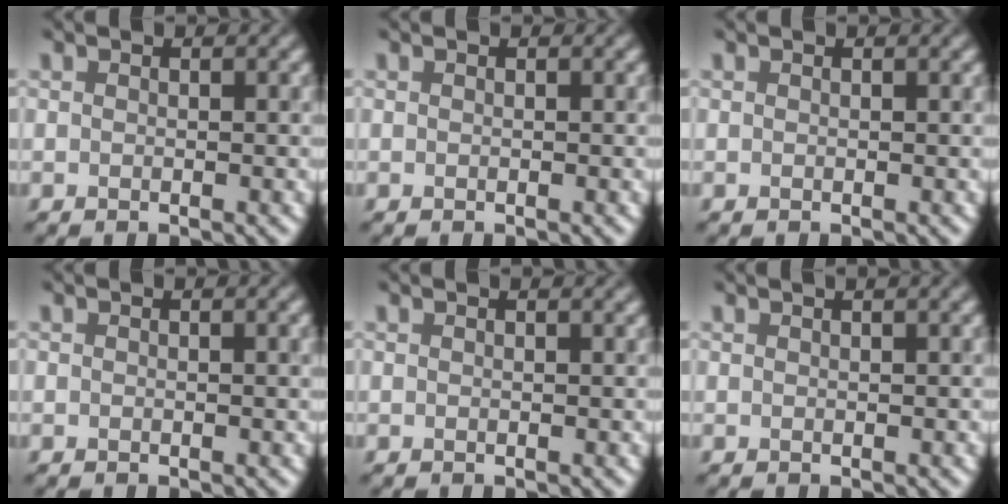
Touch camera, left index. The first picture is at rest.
{"total": 0.0}
{"total": 0.0}
{"total": 0.8, "force": [0.1, 0.4, 0.7], "torque": [-0.009, -0.002, 0.004]}
{"total": 0.5, "force": [0.4, 0.0, 0.3], "torque": [-0.005, -0.003, 0.003]}
{"total": 0.9, "force": [0.6, 0.0, 0.7], "torque": [-0.007, 0.000, 0.004]}